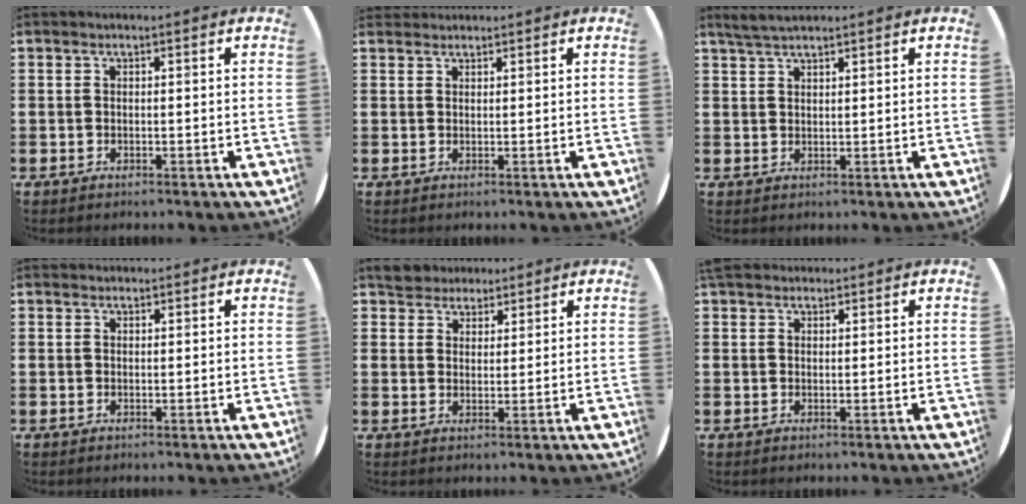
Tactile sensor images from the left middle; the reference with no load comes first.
{"total": 0.9, "force": [0.9, 0.2, -0.1], "torque": [0.001, 0.002, 0.018]}
{"total": 2.8, "force": [2.5, 0.3, 1.2], "torque": [-0.028, 0.004, 0.046]}
{"total": 0.5, "force": [0.5, 0.2, -0.1], "torque": [0.011, 0.001, 0.007]}
{"total": 4.3, "force": [4.0, 1.6, 0.1], "torque": [-0.008, -0.005, 0.076]}
{"total": 1.7, "force": [1.5, 0.7, 0.1], "torque": [0.002, 0.002, 0.029]}